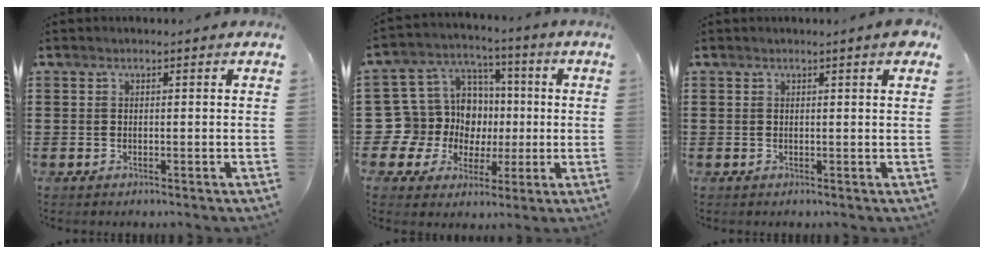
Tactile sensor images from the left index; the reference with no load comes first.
{"total": 12.3, "force": [-0.2, 11.9, 3.0], "torque": [-0.127, -0.010, 0.008]}
{"total": 1.3, "force": [0.8, -0.1, 1.1], "torque": [-0.013, -0.004, 0.013]}